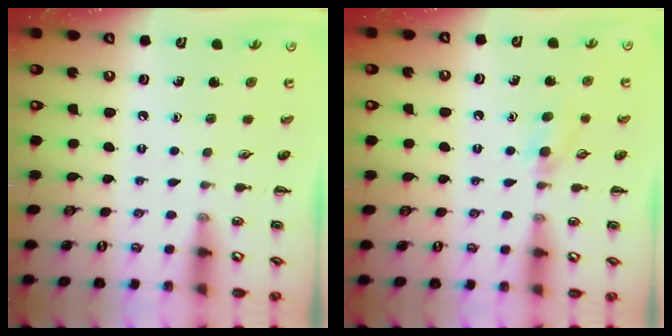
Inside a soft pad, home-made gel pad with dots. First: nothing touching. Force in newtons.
{"total": 6.1, "press": 5.8, "slide": 1.7}